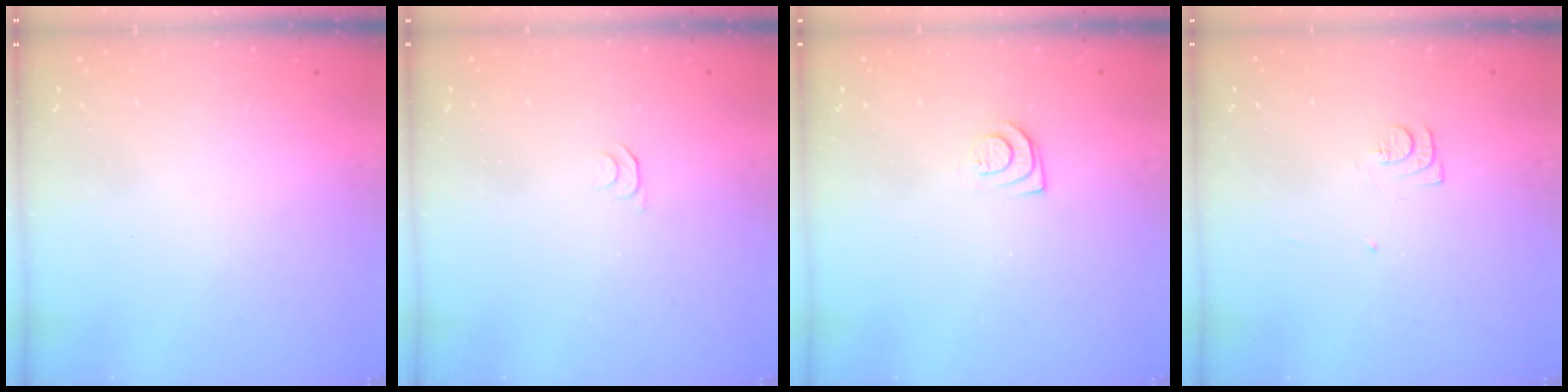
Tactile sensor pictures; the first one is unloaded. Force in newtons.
{"total": 3.9, "press": 3.8, "slide": 0.5}
{"total": 7.9, "press": 7.8, "slide": 0.7}
{"total": 5.9, "press": 5.9, "slide": 0.5}